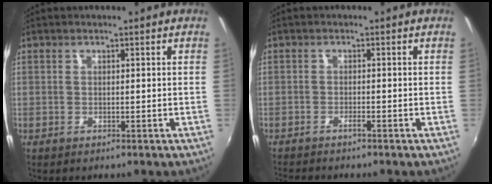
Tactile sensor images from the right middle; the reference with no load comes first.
{"total": 2.6, "force": [-2.4, -0.1, 1.1], "torque": [-0.031, -0.007, -0.046]}